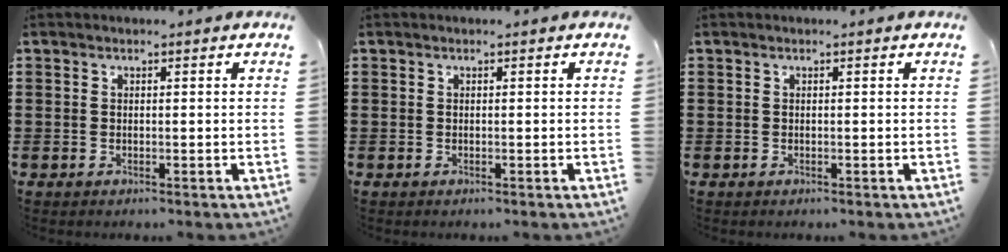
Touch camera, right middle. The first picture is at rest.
{"total": 0.0}
{"total": 0.0}